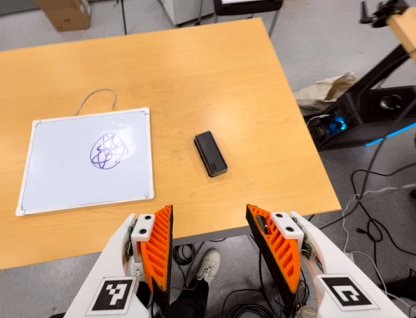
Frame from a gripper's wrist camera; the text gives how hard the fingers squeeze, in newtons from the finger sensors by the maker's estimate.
{"total": 0.0}